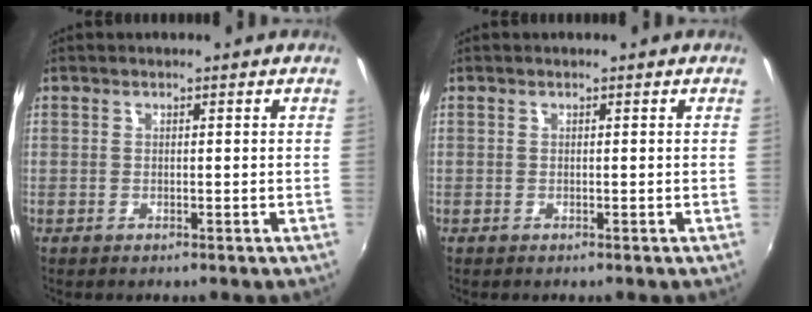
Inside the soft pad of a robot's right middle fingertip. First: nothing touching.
{"total": 0.0}